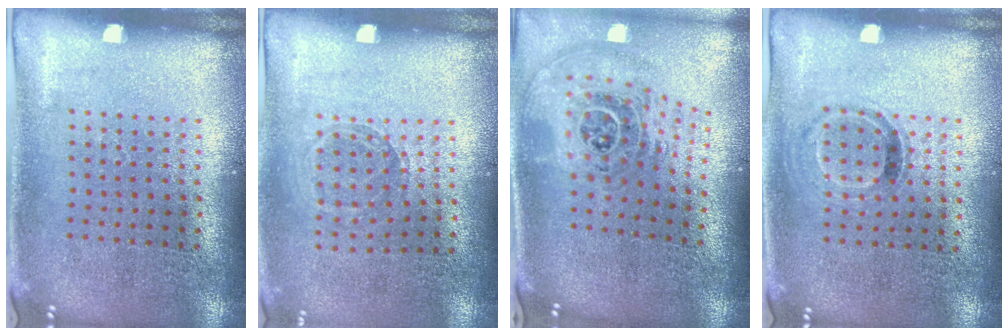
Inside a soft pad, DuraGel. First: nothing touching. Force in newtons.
{"total": 0.8, "press": 0.8, "slide": 0.1}
{"total": 1.9, "press": 1.5, "slide": 1.2}
{"total": 0.9, "press": 0.7, "slide": 0.5}